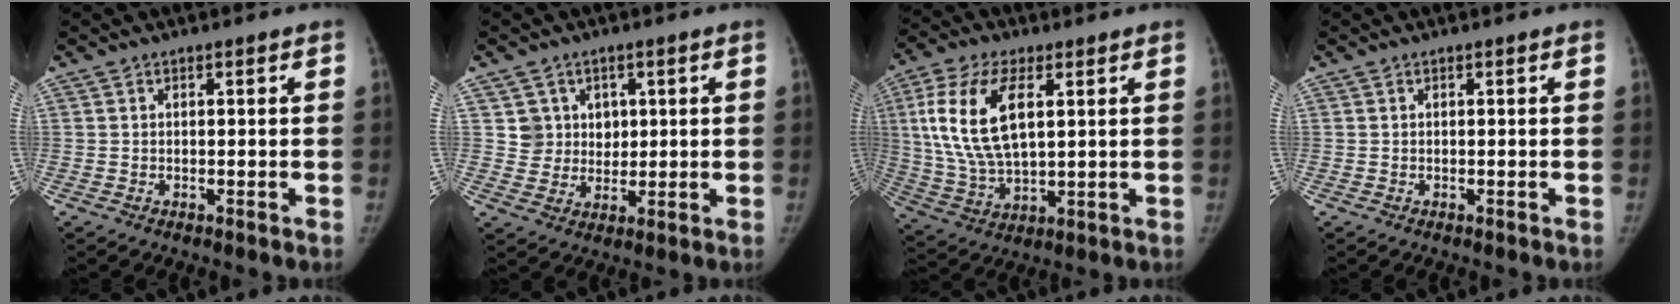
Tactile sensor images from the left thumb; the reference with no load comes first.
{"total": 6.1, "force": [2.2, 5.6, 0.7], "torque": [0.029, -0.007, 0.040]}
{"total": 18.1, "force": [4.8, 9.7, 14.5], "torque": [-0.284, -0.005, 0.094]}
{"total": 0.0}